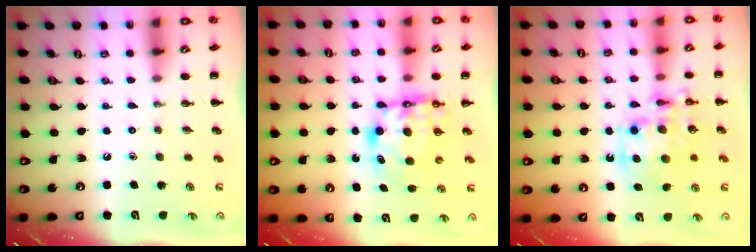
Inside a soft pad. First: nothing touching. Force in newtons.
{"total": 7.6, "press": 7.4, "slide": 1.4}
{"total": 13.2, "press": 13.0, "slide": 2.3}